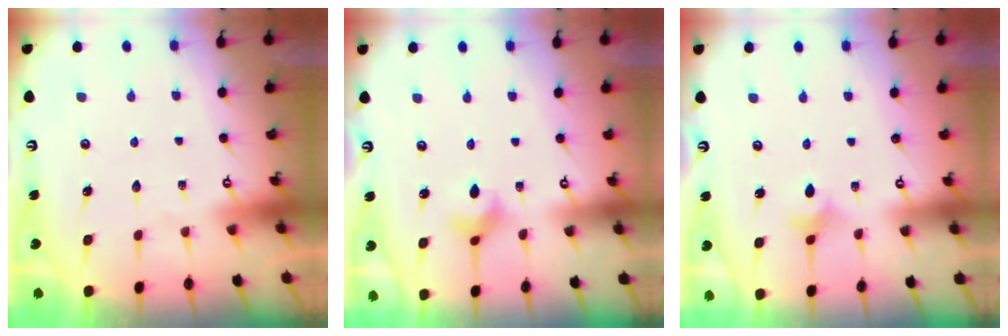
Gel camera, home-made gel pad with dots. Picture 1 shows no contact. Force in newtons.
{"total": 4.2, "press": 4.2, "slide": 0.6}
{"total": 3.9, "press": 3.8, "slide": 0.9}